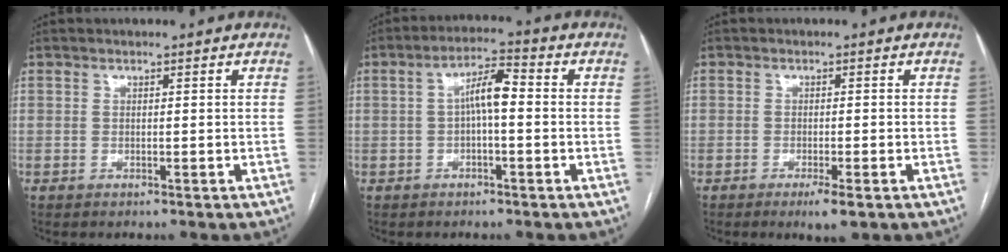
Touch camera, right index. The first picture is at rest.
{"total": 5.7, "force": [0.1, 1.4, 5.5], "torque": [-0.097, 0.022, -0.001]}
{"total": 3.2, "force": [-1.8, 0.7, 2.5], "torque": [-0.036, -0.002, -0.024]}